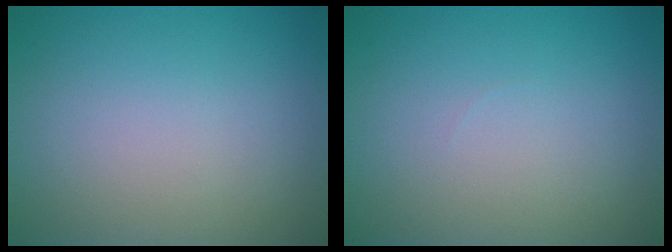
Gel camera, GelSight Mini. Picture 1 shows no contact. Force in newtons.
{"total": 0.5, "press": 0.5, "slide": 0.0}